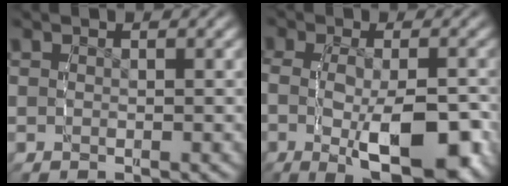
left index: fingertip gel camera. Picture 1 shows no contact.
{"total": 8.1, "force": [-2.5, 3.2, 7.0], "torque": [-0.124, -0.027, -0.027]}